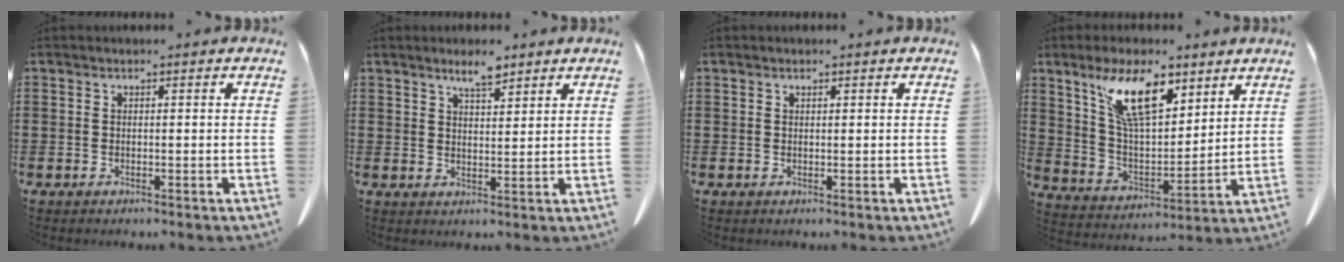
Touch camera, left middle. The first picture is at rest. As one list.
[{"total": 4.1, "force": [3.4, 0.9, 2.0], "torque": [-0.038, -0.008, 0.060]}, {"total": 0.5, "force": [0.4, 0.2, 0.2], "torque": [-0.005, -0.001, 0.009]}, {"total": 12.1, "force": [7.8, 4.5, 8.1], "torque": [-0.169, -0.015, 0.144]}]